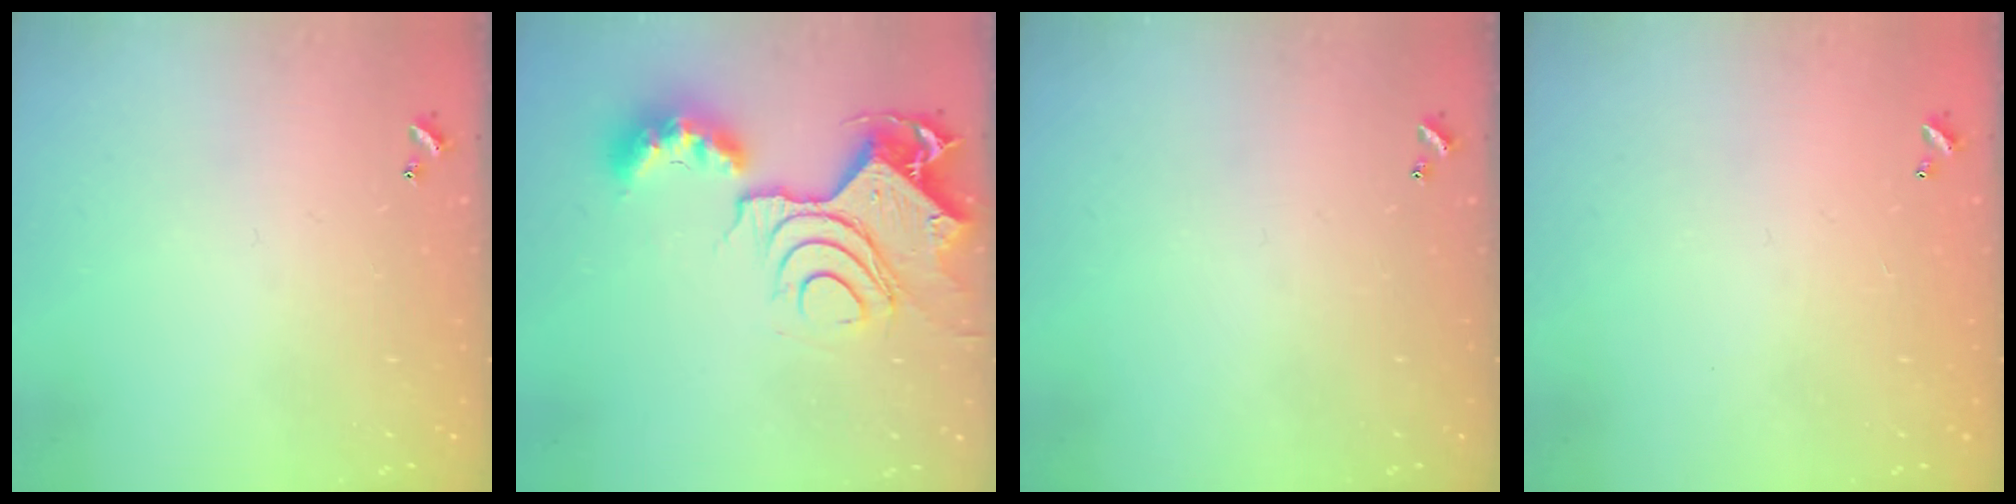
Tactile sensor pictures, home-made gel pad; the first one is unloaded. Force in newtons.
{"total": 15.5, "press": 15.4, "slide": 1.8}
{"total": 0.0}
{"total": 2.8, "press": 2.8, "slide": 0.1}